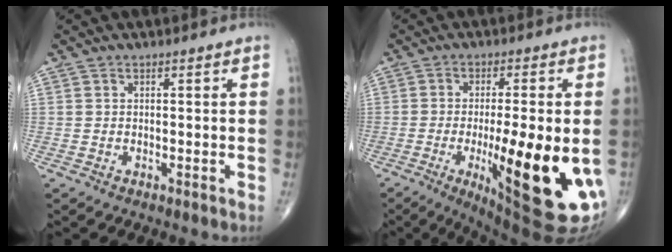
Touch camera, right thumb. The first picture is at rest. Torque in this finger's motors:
{"motor_torque": [2.51, 2.49, 1.04, -0.06, 0.59]}